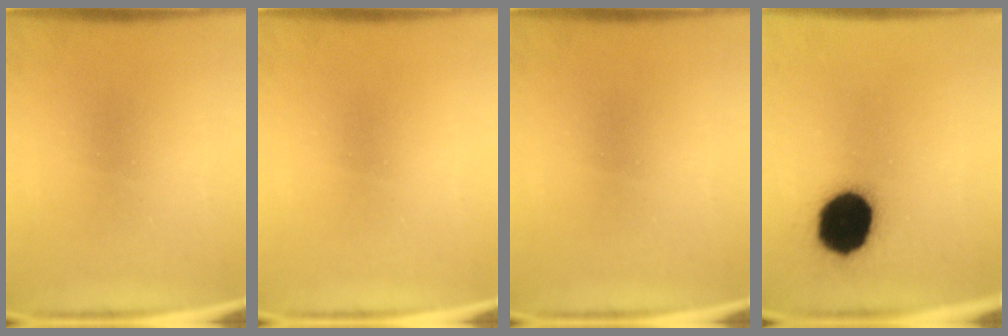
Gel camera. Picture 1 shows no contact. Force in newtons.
{"total": 0.0}
{"total": 0.0}
{"total": 16.9}